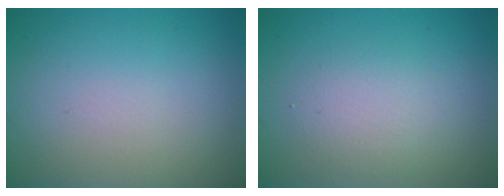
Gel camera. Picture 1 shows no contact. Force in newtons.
{"total": 2.5, "press": 2.5, "slide": 0.2}